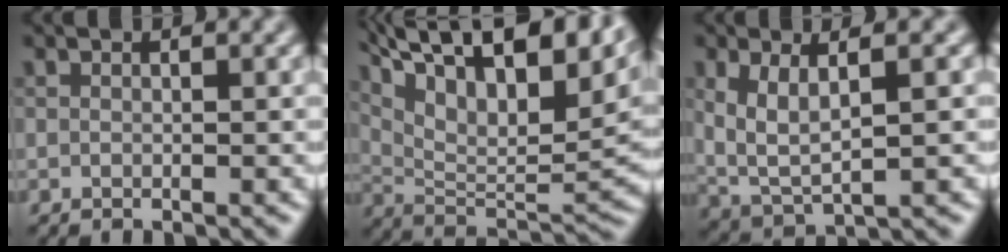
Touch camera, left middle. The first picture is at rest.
{"total": 17.0, "force": [9.8, 6.5, 12.2], "torque": [-0.199, 0.032, 0.146]}
{"total": 4.4, "force": [1.2, 1.7, 3.9], "torque": [-0.086, -0.005, 0.027]}